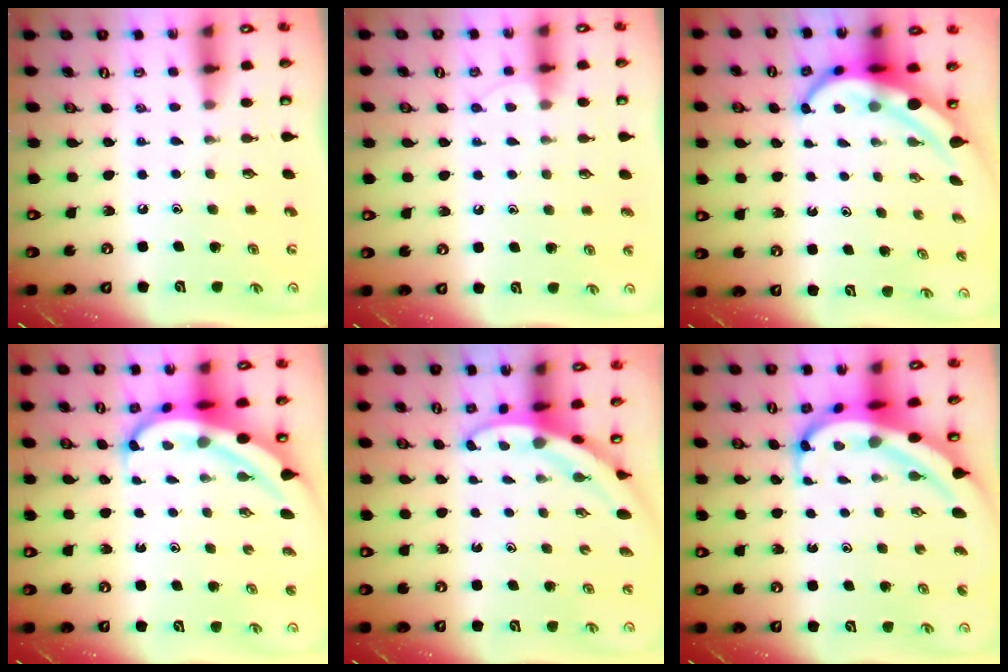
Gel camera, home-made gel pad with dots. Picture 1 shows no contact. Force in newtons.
{"total": 4.9, "press": 4.9, "slide": 0.5}
{"total": 7.0, "press": 6.9, "slide": 1.1}
{"total": 7.6, "press": 7.5, "slide": 1.5}
{"total": 3.6, "press": 3.6, "slide": 0.1}
{"total": 8.9, "press": 8.9, "slide": 1.0}